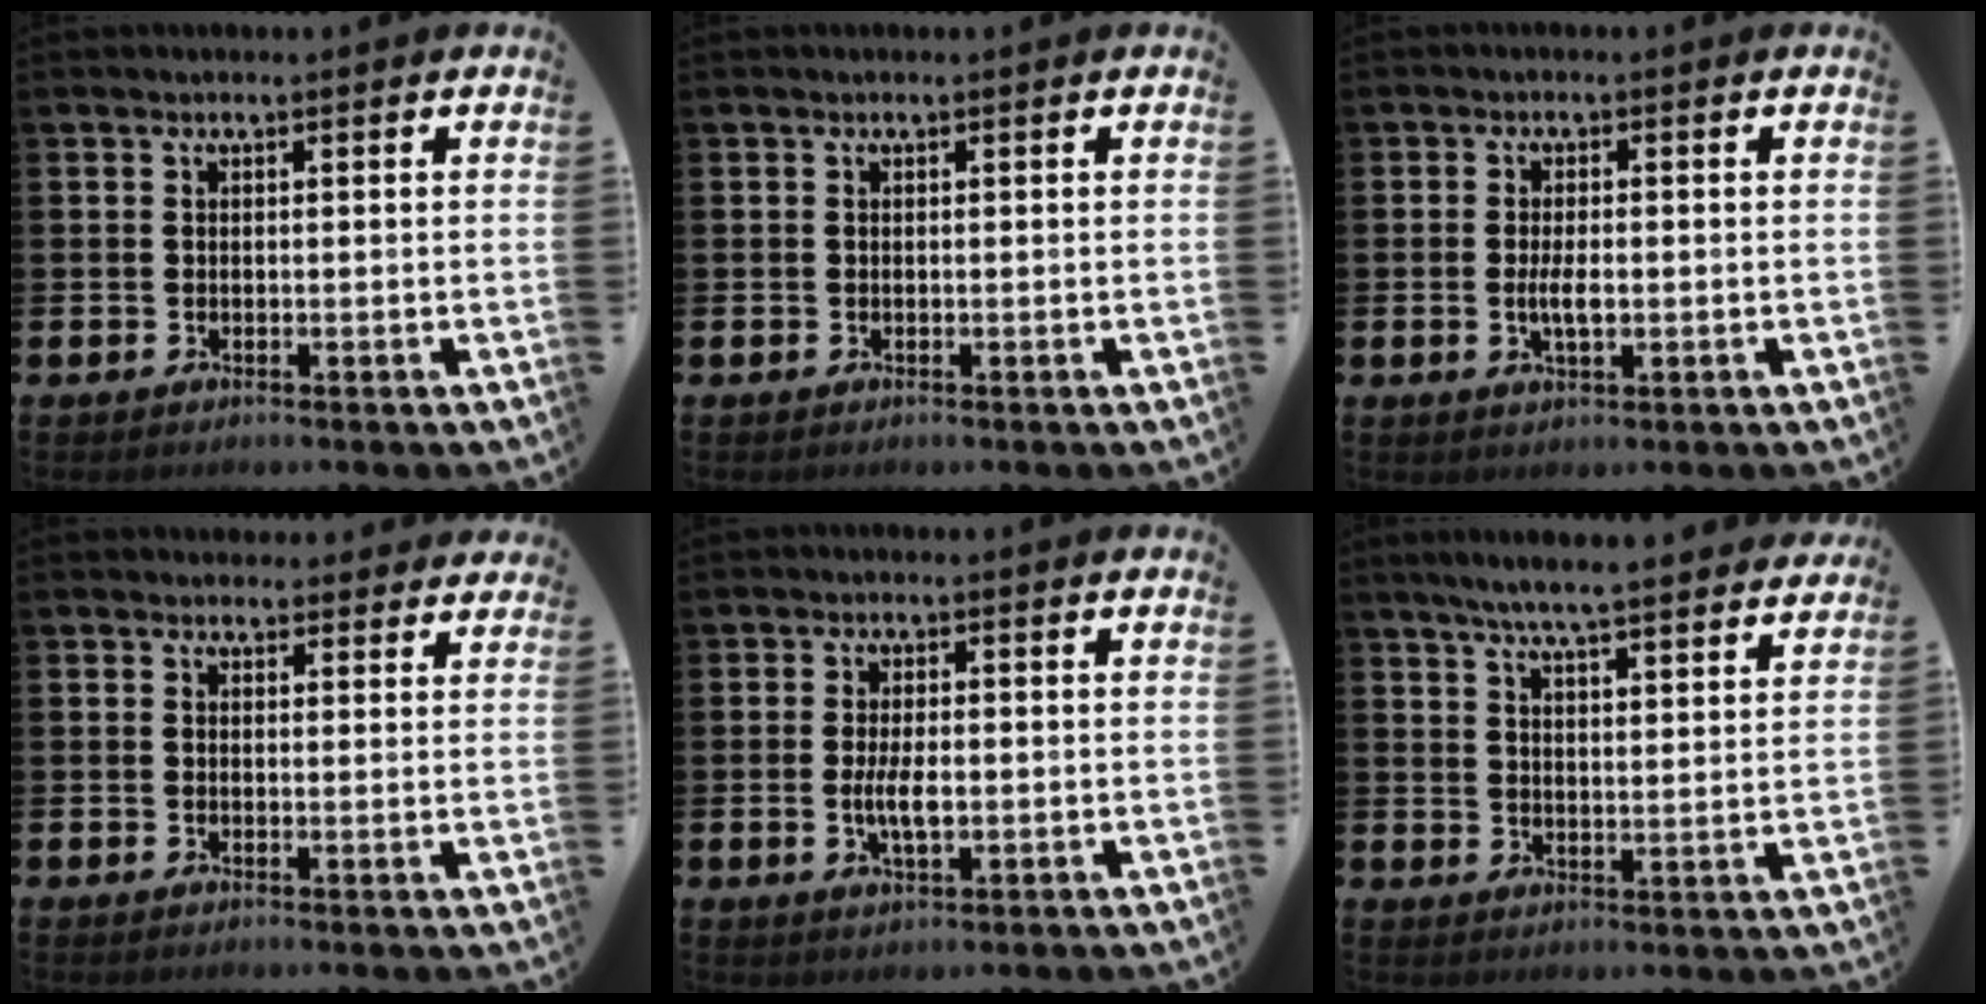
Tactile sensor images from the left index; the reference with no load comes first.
{"total": 0.0}
{"total": 3.0, "force": [-0.3, 1.2, 2.7], "torque": [-0.044, -0.001, -0.007]}
{"total": 2.4, "force": [2.3, 0.8, -0.1], "torque": [0.016, -0.012, 0.038]}
{"total": 3.7, "force": [-0.4, 1.6, 3.3], "torque": [-0.055, -0.005, -0.013]}
{"total": 6.4, "force": [6.1, -0.1, 1.9], "torque": [-0.051, -0.034, 0.105]}